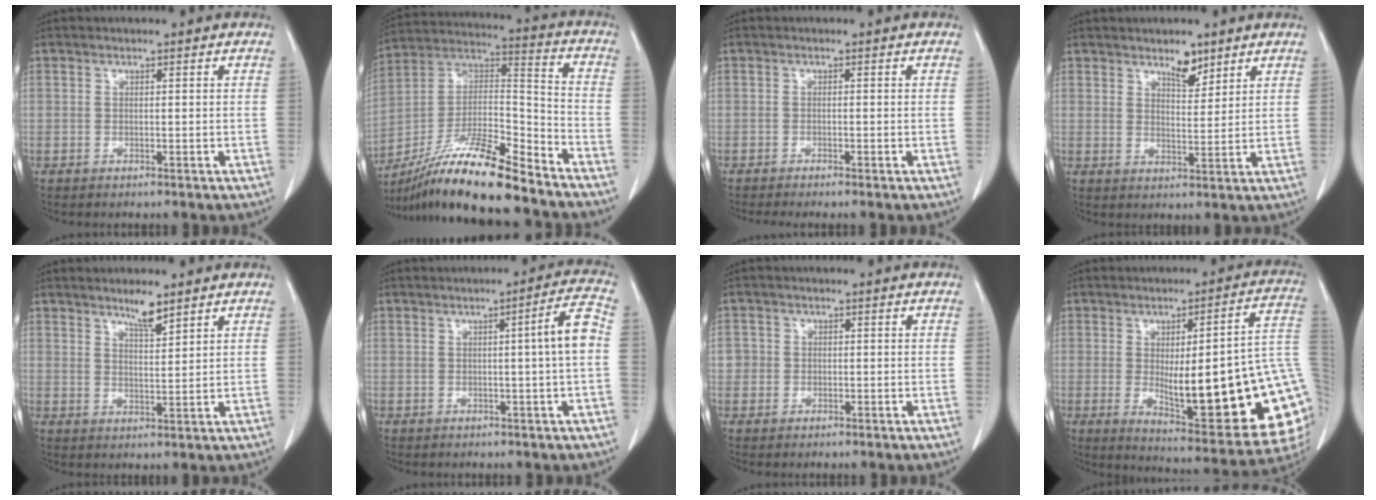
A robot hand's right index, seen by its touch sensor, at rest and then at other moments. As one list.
[{"total": 19.5, "force": [-15.6, 1.5, 11.5], "torque": [-0.228, -0.003, -0.286]}, {"total": 1.7, "force": [-1.4, -0.2, 1.0], "torque": [-0.017, -0.003, -0.025]}, {"total": 4.0, "force": [3.1, 1.6, 2.1], "torque": [-0.033, -0.006, 0.052]}, {"total": 3.9, "force": [3.2, 0.4, 2.3], "torque": [-0.043, -0.005, 0.057]}, {"total": 5.0, "force": [-0.1, -0.7, 5.0], "torque": [-0.071, 0.005, -0.001]}, {"total": 1.9, "force": [-0.1, 1.9, 0.1], "torque": [0.011, 0.006, -0.004]}, {"total": 26.0, "force": [-2.6, 4.8, 25.4], "torque": [-0.248, -0.002, -0.024]}]